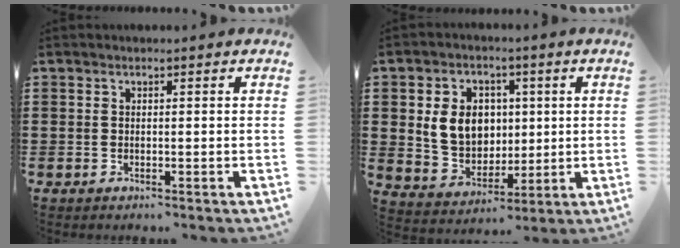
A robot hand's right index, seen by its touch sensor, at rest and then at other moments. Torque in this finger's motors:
{"motor_torque": [0.69, -0.05, 0.85, 0.16]}